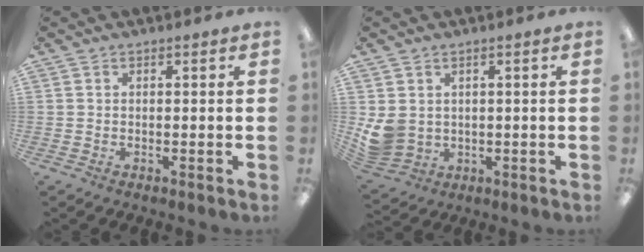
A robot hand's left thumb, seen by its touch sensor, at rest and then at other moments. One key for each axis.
{"total": 5.7, "fx": 1.2, "fy": 5.1, "fz": 2.4, "tx": -0.063, "ty": -0.004, "tz": 0.024}